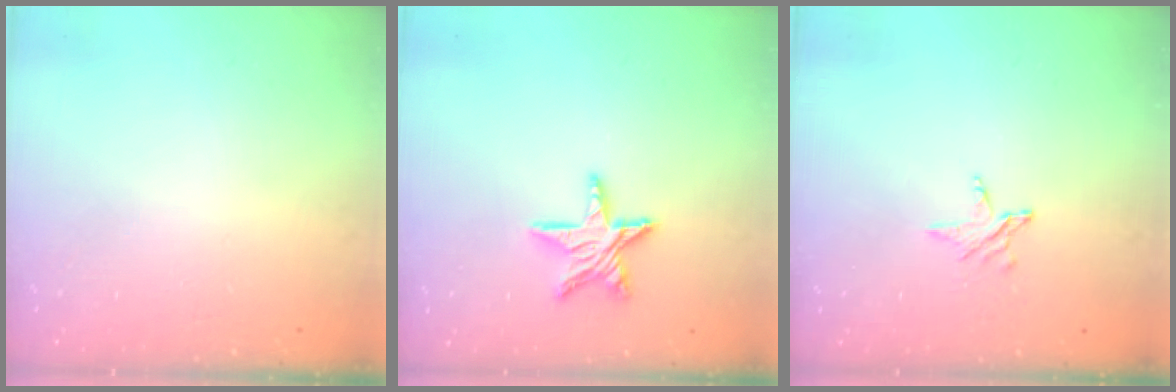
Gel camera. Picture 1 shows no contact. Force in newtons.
{"total": 11.1, "press": 11.1, "slide": 1.0}
{"total": 2.9, "press": 2.9, "slide": 0.3}